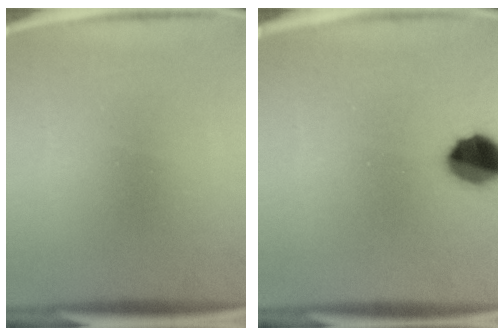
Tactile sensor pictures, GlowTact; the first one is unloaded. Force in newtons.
{"total": 9.6}